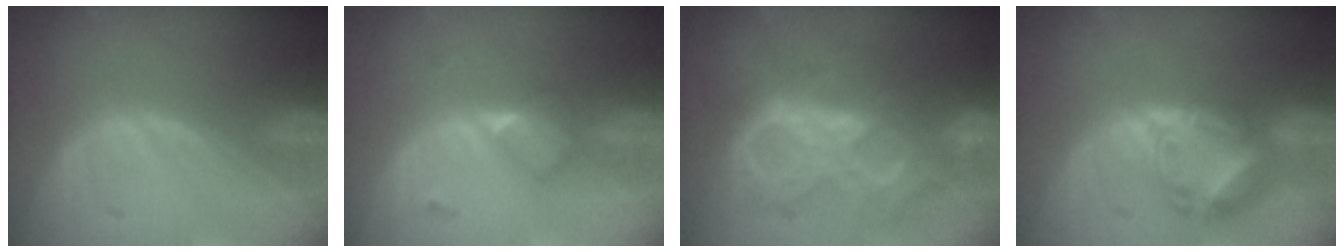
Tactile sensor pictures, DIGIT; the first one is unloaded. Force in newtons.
{"total": 4.8, "press": 4.2, "slide": 2.2}
{"total": 10.6, "press": 10.5, "slide": 1.1}
{"total": 8.1, "press": 7.0, "slide": 4.0}